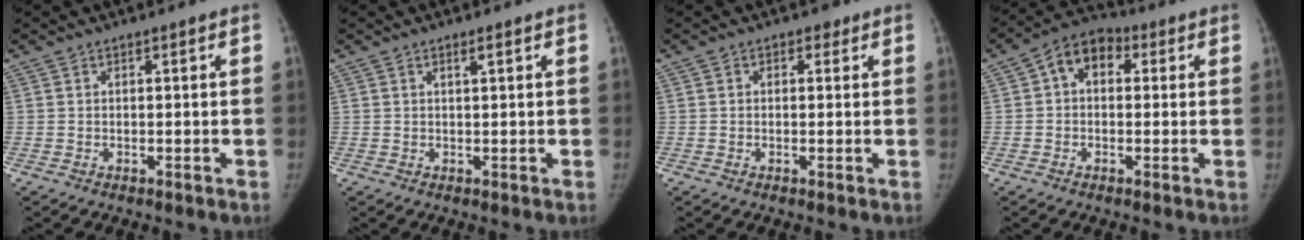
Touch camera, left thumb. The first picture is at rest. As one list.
[{"total": 1.3, "force": [0.7, 0.2, 1.1], "torque": [-0.020, -0.002, 0.012]}, {"total": 1.7, "force": [0.7, 1.4, 0.7], "torque": [0.003, 0.001, 0.003]}, {"total": 7.6, "force": [1.6, 5.5, 5.1], "torque": [-0.059, 0.021, 0.011]}]